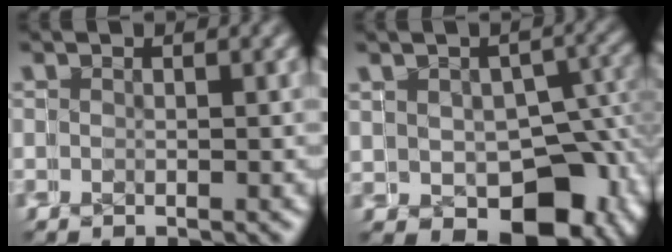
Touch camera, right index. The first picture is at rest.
{"total": 7.6, "force": [-3.8, 5.0, 4.4], "torque": [-0.042, -0.028, -0.052]}